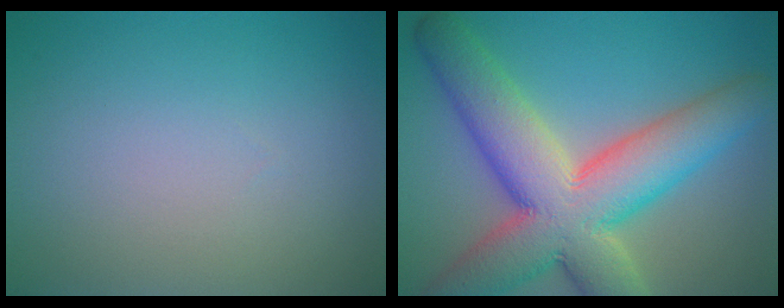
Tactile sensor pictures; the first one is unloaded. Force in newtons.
{"total": 12.3, "press": 12.3, "slide": 1.0}